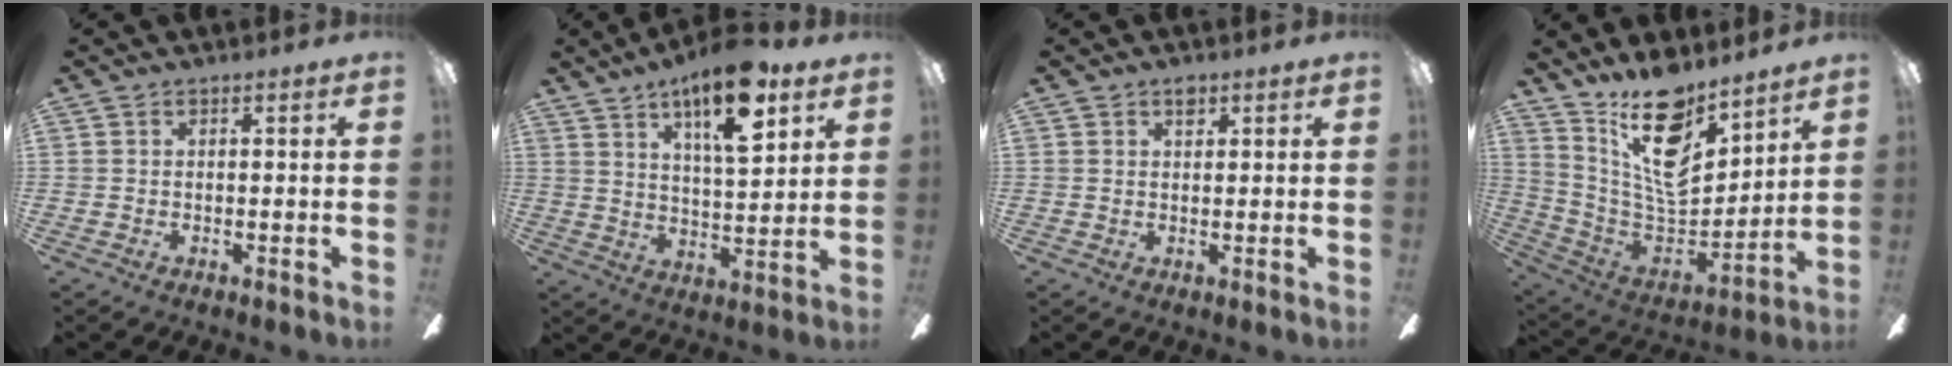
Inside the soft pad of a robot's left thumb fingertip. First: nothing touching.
{"total": 15.6, "force": [9.7, 5.4, 10.9], "torque": [-0.171, -0.038, 0.159]}
{"total": 2.0, "force": [1.4, 1.0, 1.1], "torque": [-0.007, -0.005, 0.021]}
{"total": 18.7, "force": [12.4, 8.3, 11.2], "torque": [-0.198, -0.091, 0.222]}